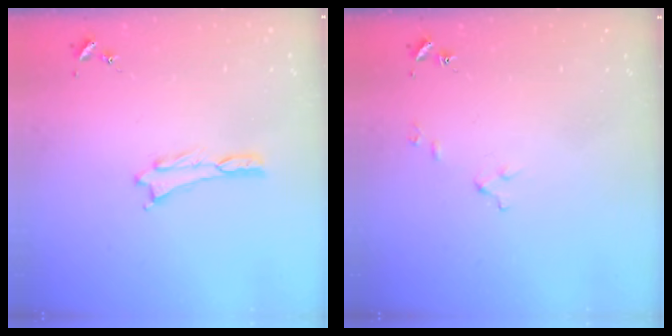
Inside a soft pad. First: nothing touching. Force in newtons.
{"total": 2.6, "press": 2.6, "slide": 0.3}